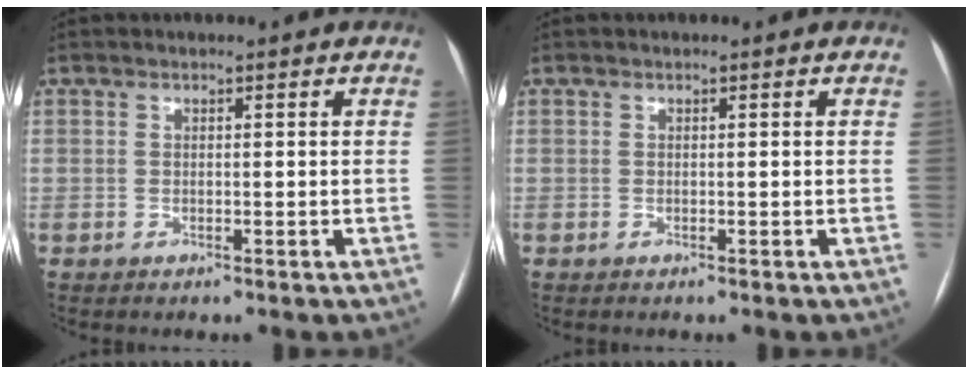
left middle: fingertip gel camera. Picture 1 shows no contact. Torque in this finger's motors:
{"motor_torque": [0.02, 0.02, 0.00, 0.00]}